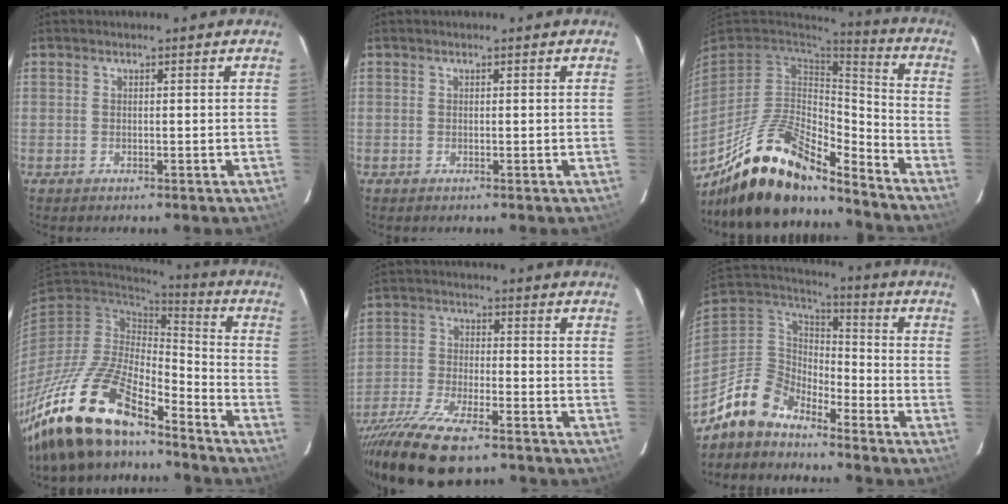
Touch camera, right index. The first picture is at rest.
{"total": 0.0}
{"total": 20.6, "force": [-15.1, 6.8, 12.3], "torque": [-0.244, -0.018, -0.270]}
{"total": 21.3, "force": [-16.3, 6.6, 12.0], "torque": [-0.258, -0.035, -0.302]}
{"total": 19.4, "force": [-14.7, 5.4, 11.5], "torque": [-0.251, -0.058, -0.263]}
{"total": 12.3, "force": [-9.8, 6.3, 3.8], "torque": [-0.108, 0.022, -0.190]}